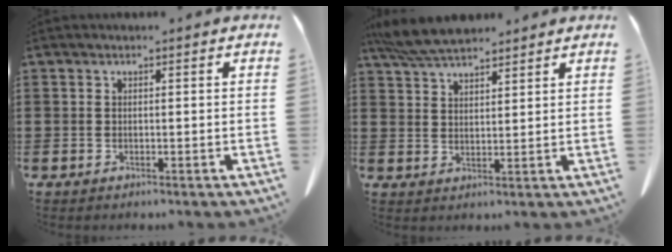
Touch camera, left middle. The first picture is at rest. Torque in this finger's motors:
{"motor_torque": [0.29, 0.10, 0.13, 0.05]}